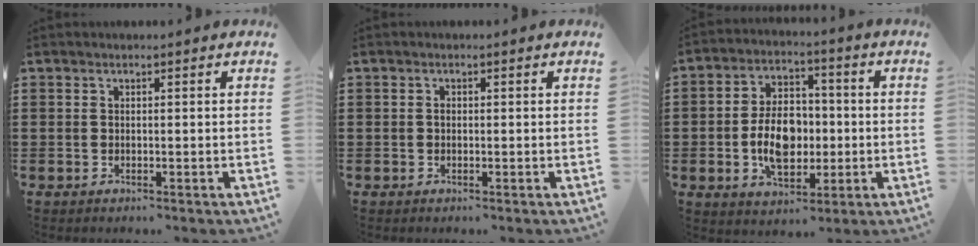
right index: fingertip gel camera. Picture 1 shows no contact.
{"total": 0.6, "force": [-0.1, 0.4, 0.5], "torque": [-0.012, 0.000, -0.001]}
{"total": 9.1, "force": [-1.3, 5.9, 6.8], "torque": [-0.136, 0.002, -0.030]}